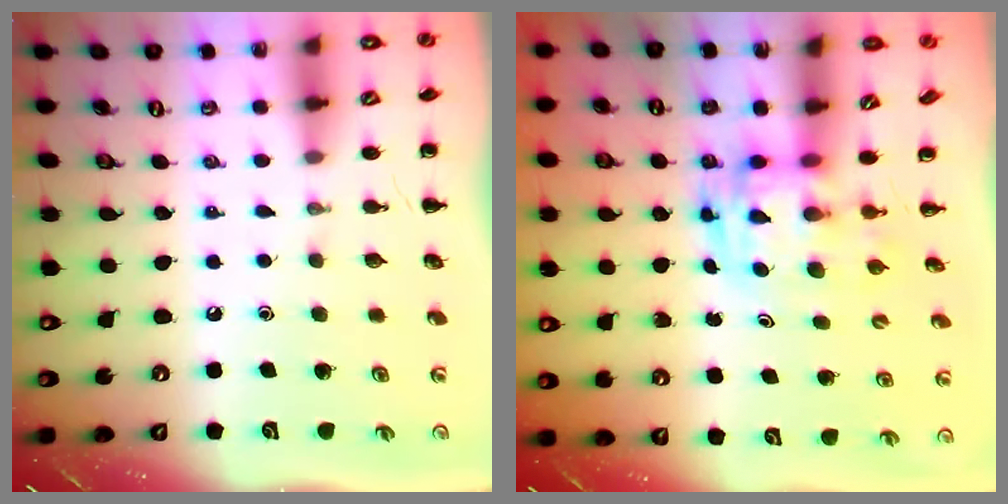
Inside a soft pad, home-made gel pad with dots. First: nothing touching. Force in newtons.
{"total": 2.8, "press": 2.8, "slide": 0.5}